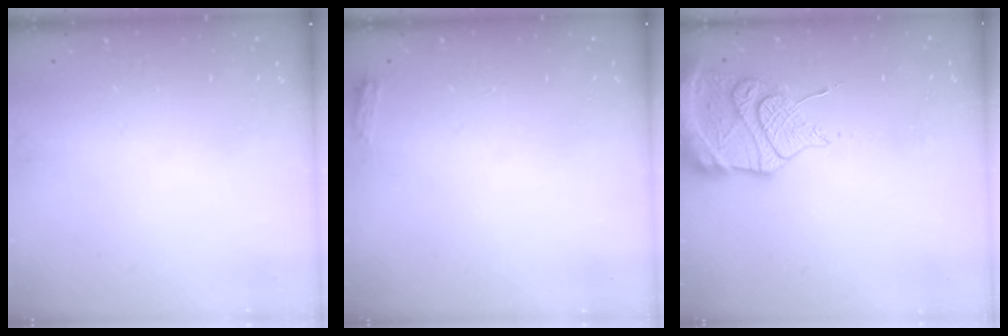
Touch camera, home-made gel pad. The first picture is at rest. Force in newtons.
{"total": 2.6, "press": 2.6, "slide": 0.4}
{"total": 17.5, "press": 17.2, "slide": 3.3}